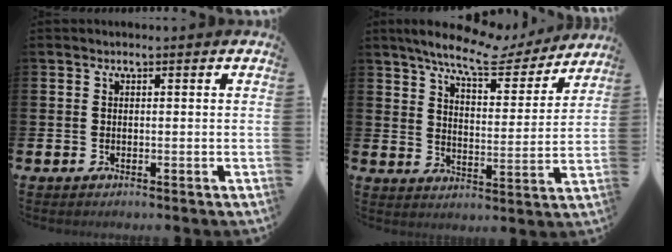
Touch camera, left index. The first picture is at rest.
{"total": 9.1, "force": [7.9, 1.9, 4.0], "torque": [-0.082, -0.048, 0.132]}